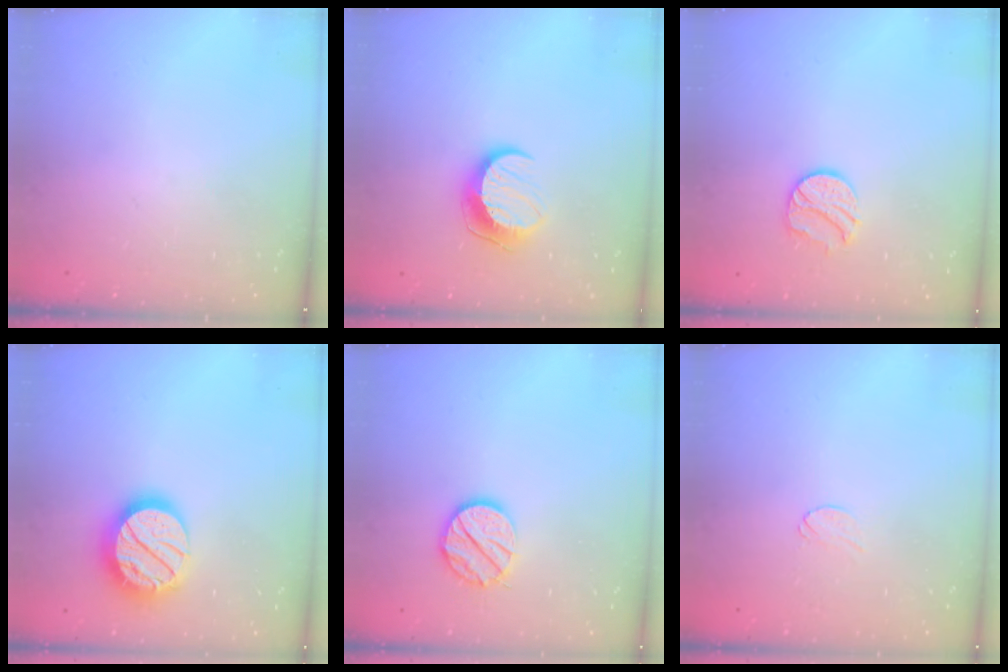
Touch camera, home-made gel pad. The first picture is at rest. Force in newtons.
{"total": 10.1, "press": 10.1, "slide": 0.2}
{"total": 9.8, "press": 9.8, "slide": 0.7}
{"total": 19.1, "press": 19.1, "slide": 1.3}
{"total": 11.5, "press": 11.4, "slide": 1.0}
{"total": 4.3, "press": 4.3, "slide": 0.3}